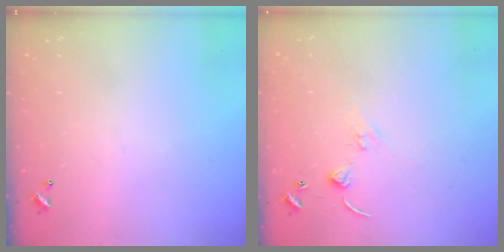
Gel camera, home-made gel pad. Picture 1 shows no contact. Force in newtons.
{"total": 3.7, "press": 3.6, "slide": 0.5}